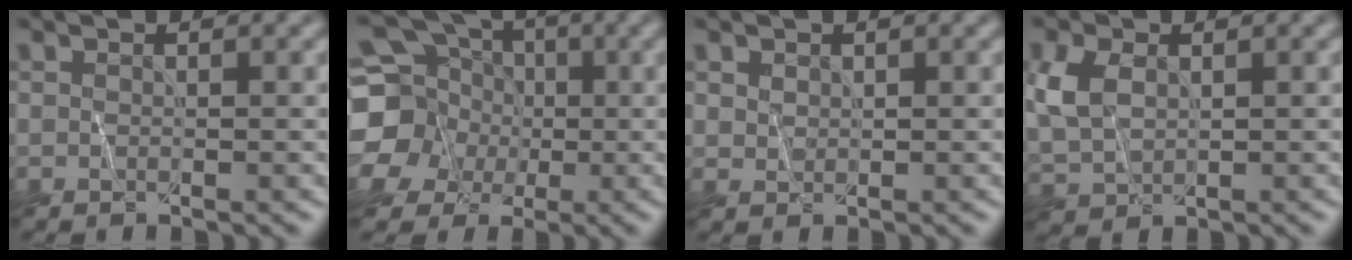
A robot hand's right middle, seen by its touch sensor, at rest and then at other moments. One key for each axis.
{"total": 14.0, "fx": 0.6, "fy": 12.9, "fz": 5.6, "tx": -0.176, "ty": 0.014, "tz": -0.023}
{"total": 1.1, "fx": 0.6, "fy": 0.8, "fz": 0.3, "tx": -0.007, "ty": -0.001, "tz": 0.016}
{"total": 4.7, "fx": 1.0, "fy": 3.2, "fz": 3.2, "tx": -0.087, "ty": 0.006, "tz": 0.021}